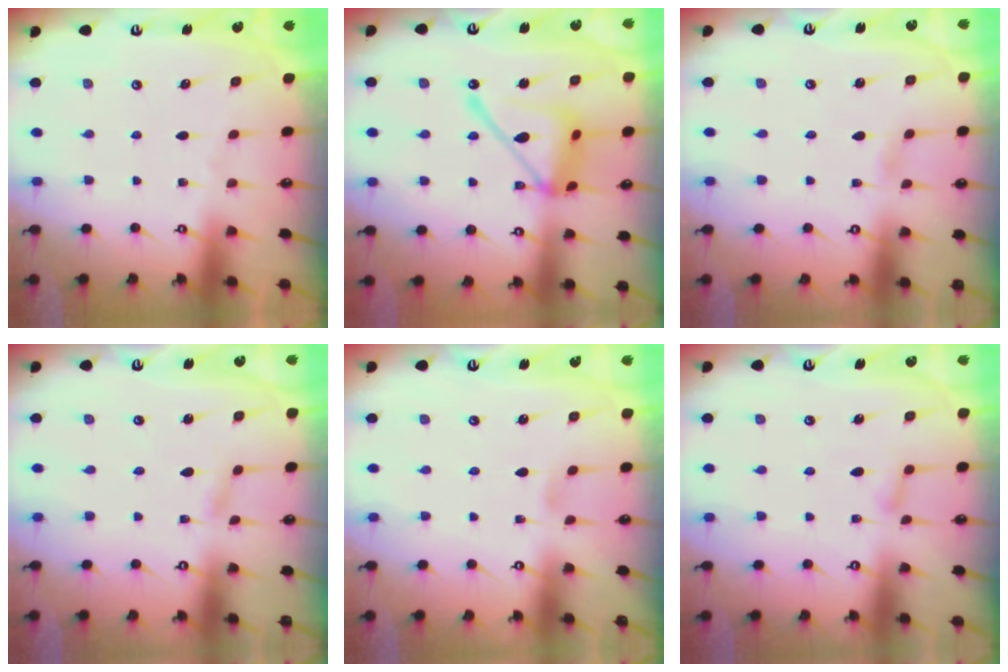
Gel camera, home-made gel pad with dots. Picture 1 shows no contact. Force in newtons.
{"total": 17.0, "press": 17.0, "slide": 1.5}
{"total": 1.7, "press": 1.7, "slide": 0.2}
{"total": 1.6, "press": 1.6, "slide": 0.2}
{"total": 3.4, "press": 3.4, "slide": 0.4}
{"total": 7.4, "press": 7.4, "slide": 0.6}